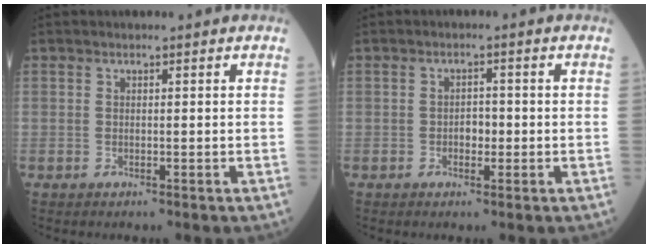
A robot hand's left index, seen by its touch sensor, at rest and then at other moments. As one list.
[{"total": 2.1, "force": [-0.5, 1.3, 1.5], "torque": [-0.020, 0.006, -0.008]}]